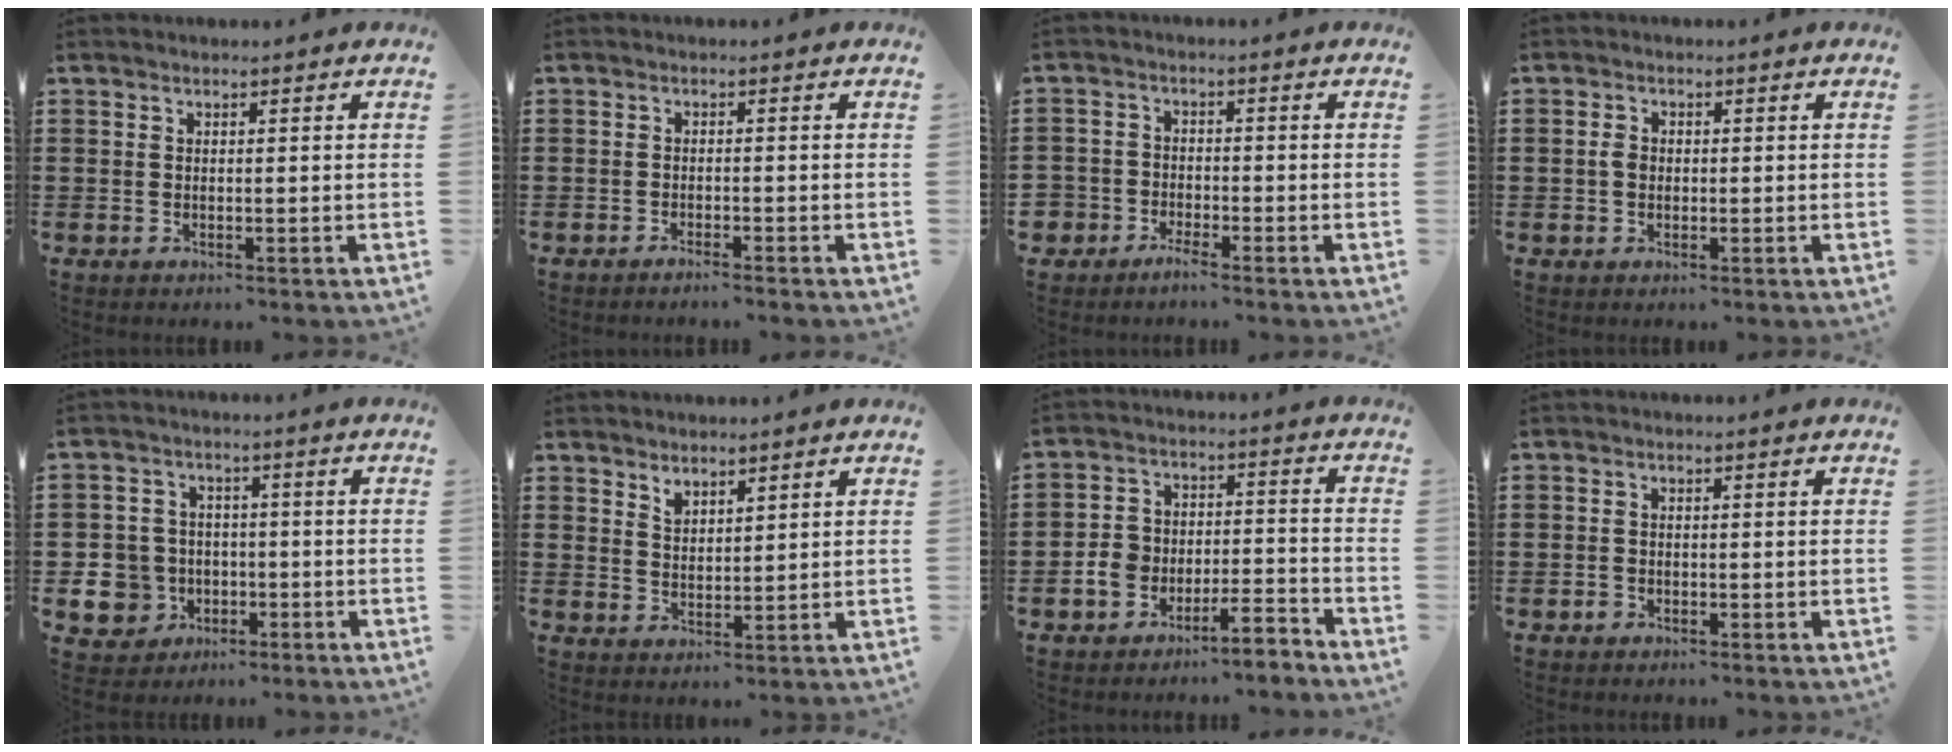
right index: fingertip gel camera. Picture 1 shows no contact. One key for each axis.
{"total": 1.2, "fx": -1.0, "fy": -0.5, "fz": 0.3, "tx": -0.005, "ty": -0.001, "tz": -0.018}
{"total": 2.6, "fx": -2.5, "fy": 0.8, "fz": 0.1, "tx": -0.019, "ty": -0.003, "tz": -0.054}
{"total": 1.5, "fx": -0.2, "fy": 1.1, "fz": 0.9, "tx": -0.020, "ty": 0.005, "tz": -0.005}
{"total": 7.0, "fx": -2.1, "fy": 6.3, "fz": 2.0, "tx": -0.088, "ty": 0.003, "tz": -0.039}
{"total": 2.6, "fx": 2.5, "fy": 0.7, "fz": 0.1, "tx": -0.006, "ty": 0.000, "tz": 0.049}
{"total": 5.5, "fx": -4.8, "fy": 2.0, "fz": 1.8, "tx": -0.032, "ty": 0.017, "tz": -0.093}
{"total": 1.0, "fx": -0.7, "fy": 0.7, "fz": 0.2, "tx": -0.007, "ty": 0.001, "tz": -0.017}